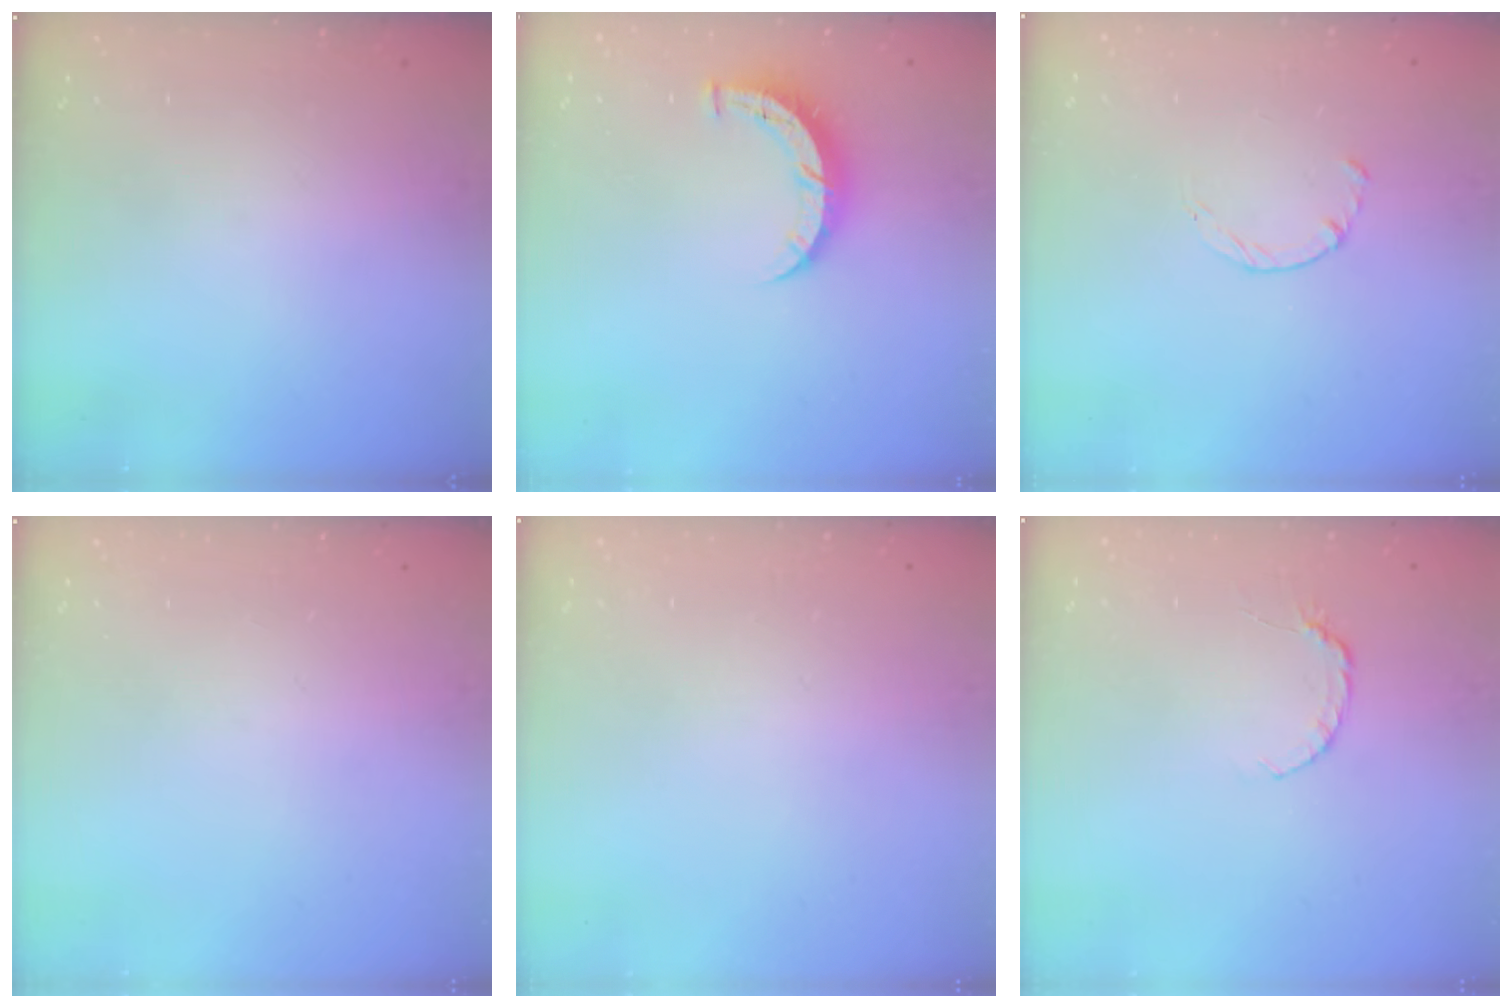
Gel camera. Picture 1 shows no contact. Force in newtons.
{"total": 6.7, "press": 6.7, "slide": 0.6}
{"total": 1.8, "press": 1.7, "slide": 0.3}
{"total": 0.0}
{"total": 2.6, "press": 2.6, "slide": 0.2}
{"total": 3.3, "press": 3.3, "slide": 0.3}